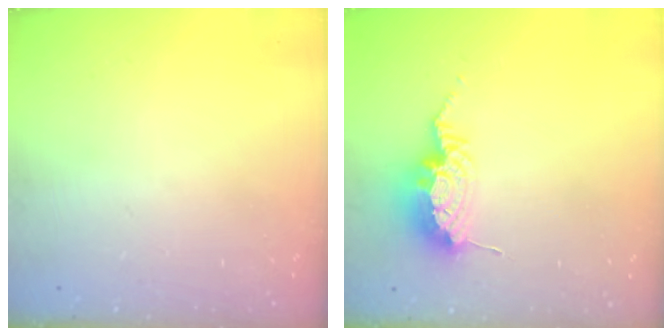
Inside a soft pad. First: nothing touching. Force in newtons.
{"total": 9.5, "press": 9.5, "slide": 1.2}